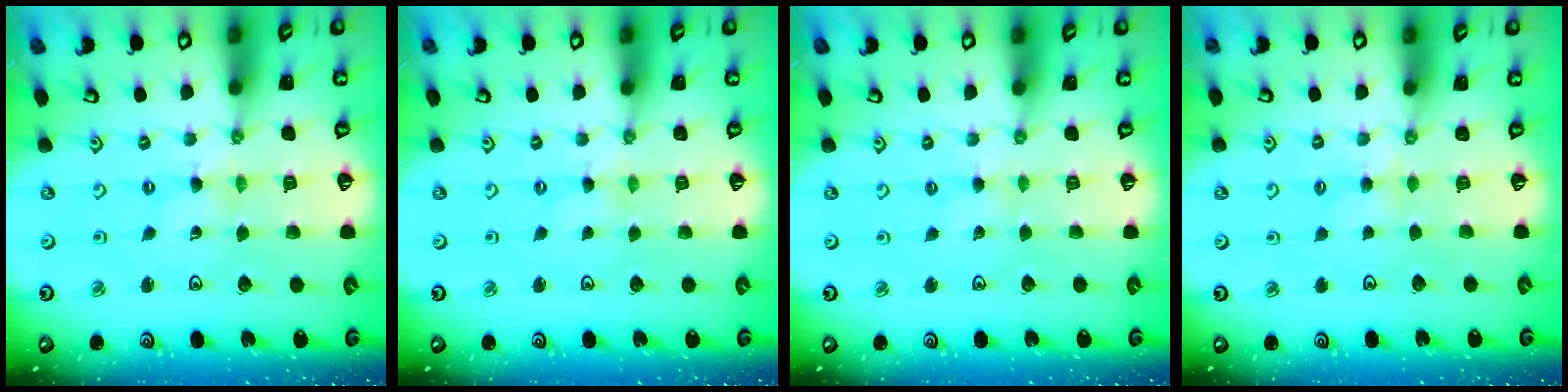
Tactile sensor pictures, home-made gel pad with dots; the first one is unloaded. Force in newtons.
{"total": 1.0, "press": 1.0, "slide": 0.2}
{"total": 1.2, "press": 1.2, "slide": 0.2}
{"total": 2.7, "press": 2.6, "slide": 0.5}